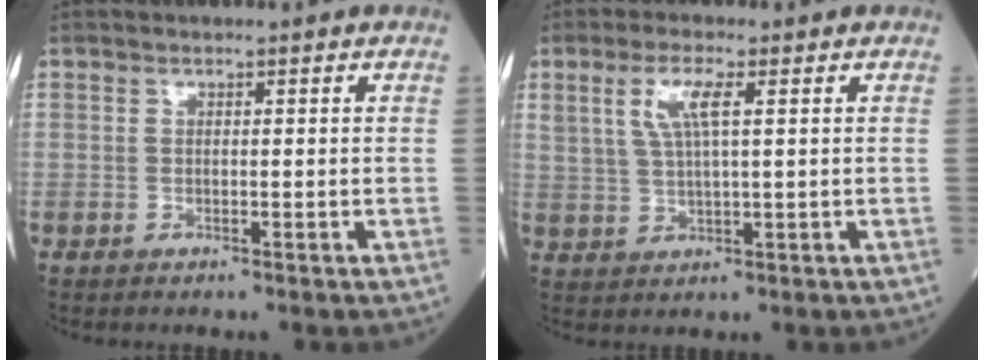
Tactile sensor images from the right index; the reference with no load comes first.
{"total": 5.4, "force": [2.1, 1.1, 4.8], "torque": [-0.105, 0.010, 0.046]}